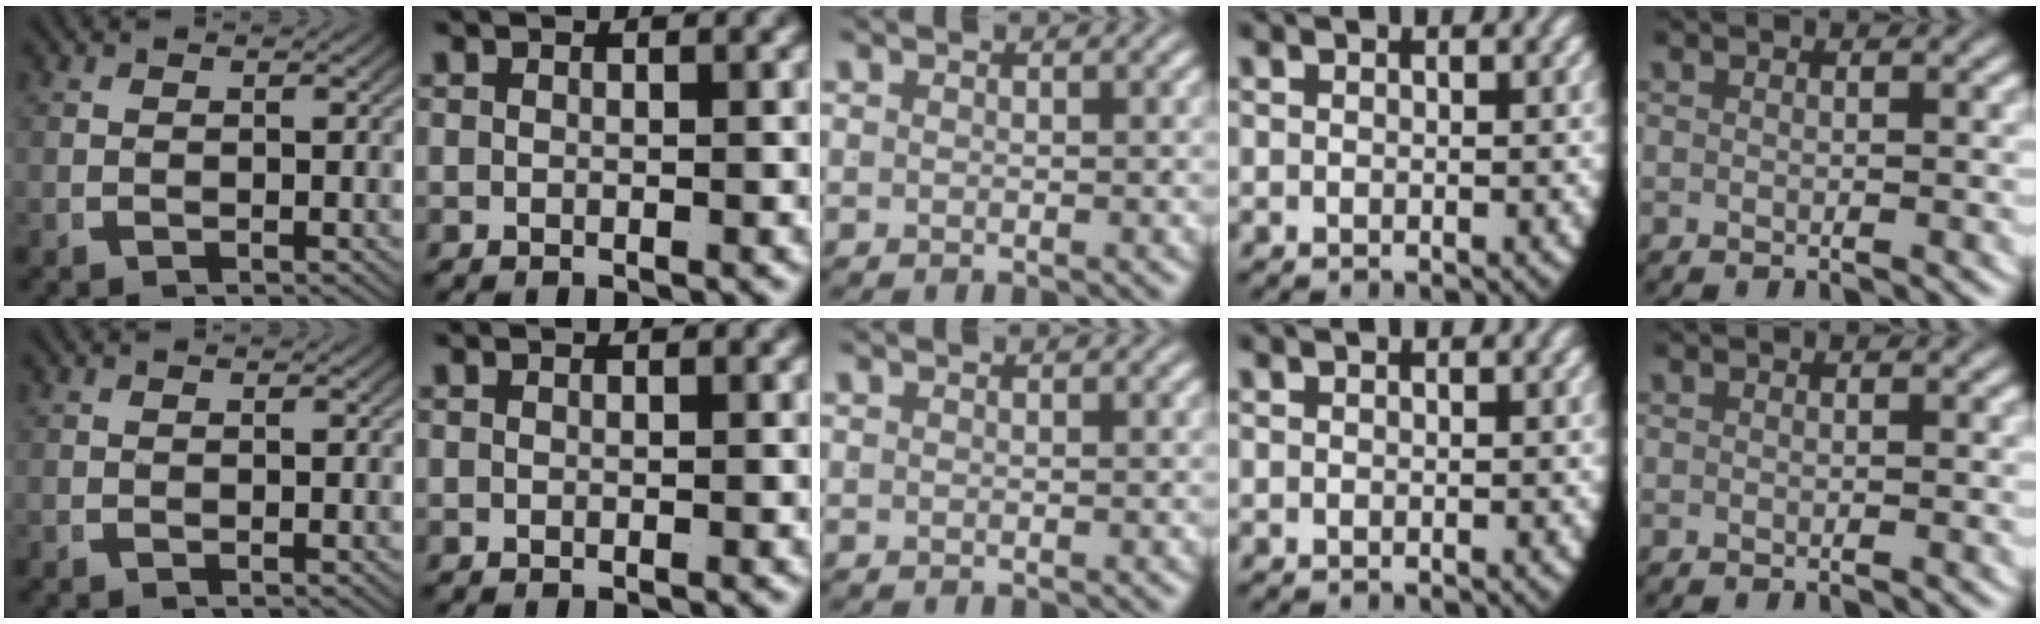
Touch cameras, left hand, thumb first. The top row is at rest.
{}